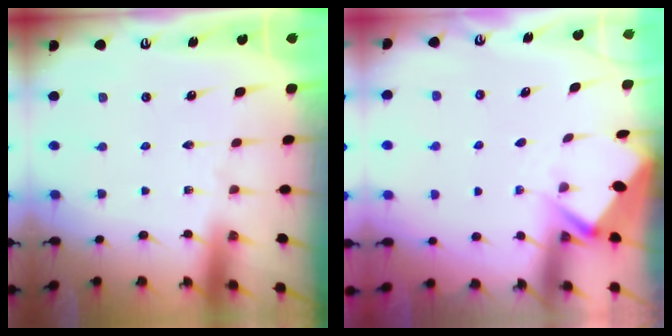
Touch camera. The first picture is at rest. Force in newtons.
{"total": 2.7, "press": 2.7, "slide": 0.3}